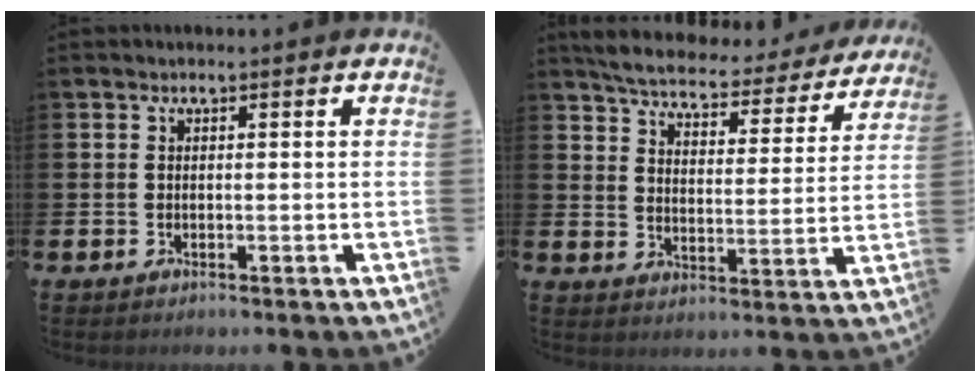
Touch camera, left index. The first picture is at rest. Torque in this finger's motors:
{"motor_torque": [0.90, -1.23, 0.03, 0.09]}